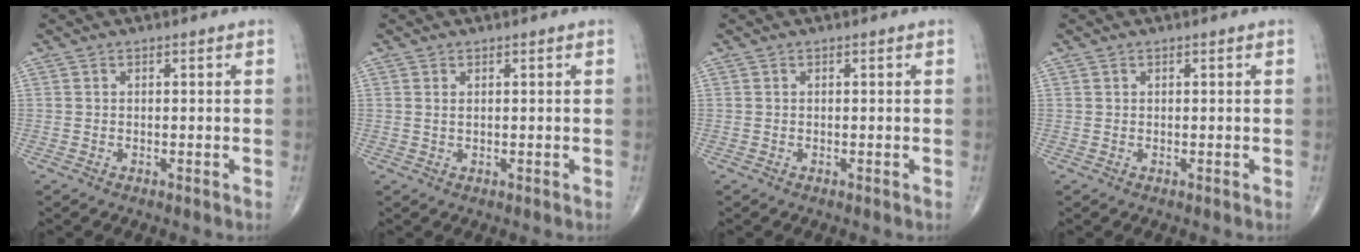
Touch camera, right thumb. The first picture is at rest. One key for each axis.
{"total": 0.9, "fx": 0.4, "fy": 0.3, "fz": 0.7, "tx": -0.015, "ty": 0.002, "tz": 0.011}
{"total": 0.0}
{"total": 0.0}